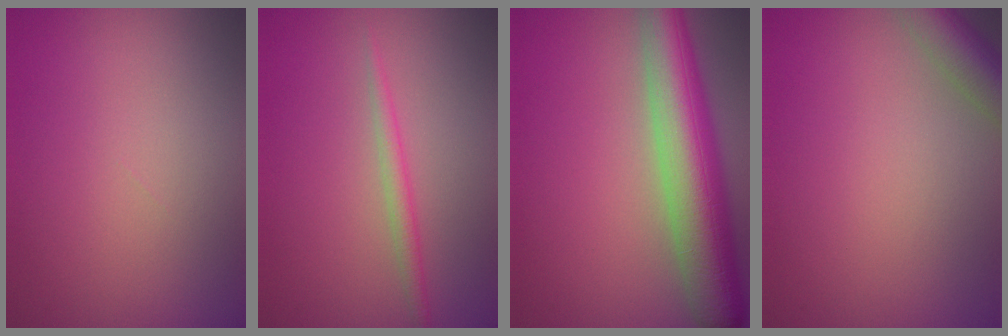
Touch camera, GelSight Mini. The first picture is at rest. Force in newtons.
{"total": 1.5, "press": 1.5, "slide": 0.1}
{"total": 8.6, "press": 8.5, "slide": 0.6}
{"total": 4.6, "press": 4.6, "slide": 0.3}